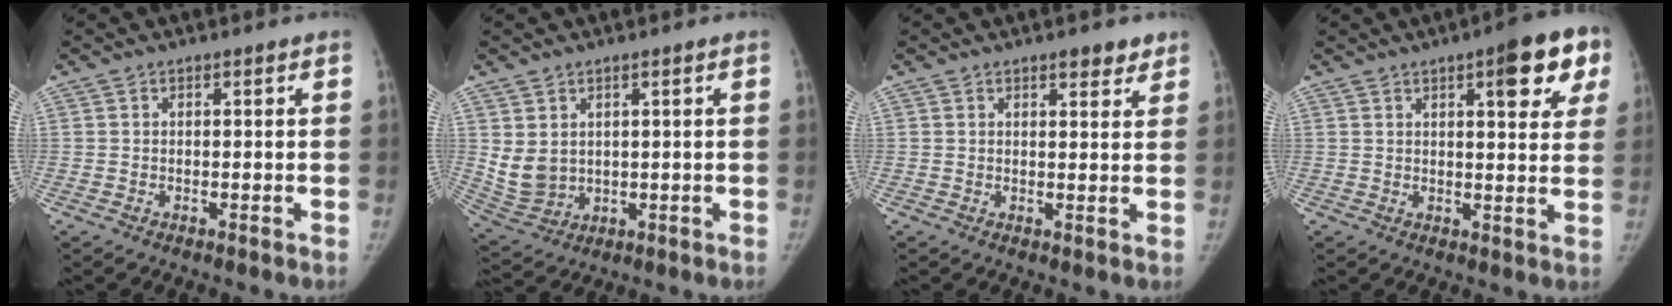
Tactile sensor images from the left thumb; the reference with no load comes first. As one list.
[{"total": 6.2, "force": [1.7, 4.8, 3.5], "torque": [-0.058, -0.014, 0.055]}, {"total": 3.5, "force": [2.5, 1.4, 1.9], "torque": [-0.007, -0.014, 0.032]}, {"total": 11.4, "force": [5.4, 3.7, 9.4], "torque": [-0.078, -0.013, 0.060]}]